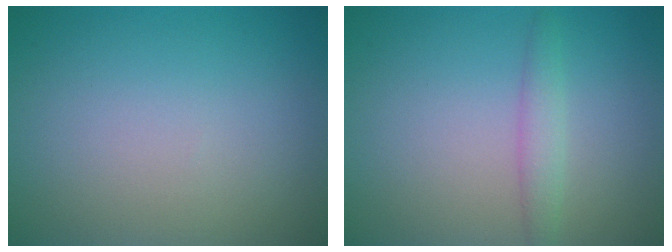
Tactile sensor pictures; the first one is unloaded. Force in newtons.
{"total": 1.7, "press": 1.6, "slide": 0.2}